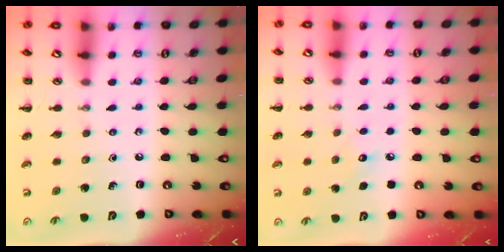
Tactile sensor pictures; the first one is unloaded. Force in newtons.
{"total": 5.5, "press": 5.3, "slide": 1.4}